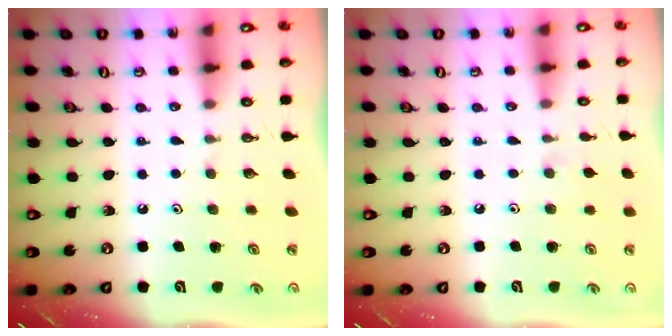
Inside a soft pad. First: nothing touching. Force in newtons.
{"total": 3.7, "press": 3.7, "slide": 0.7}